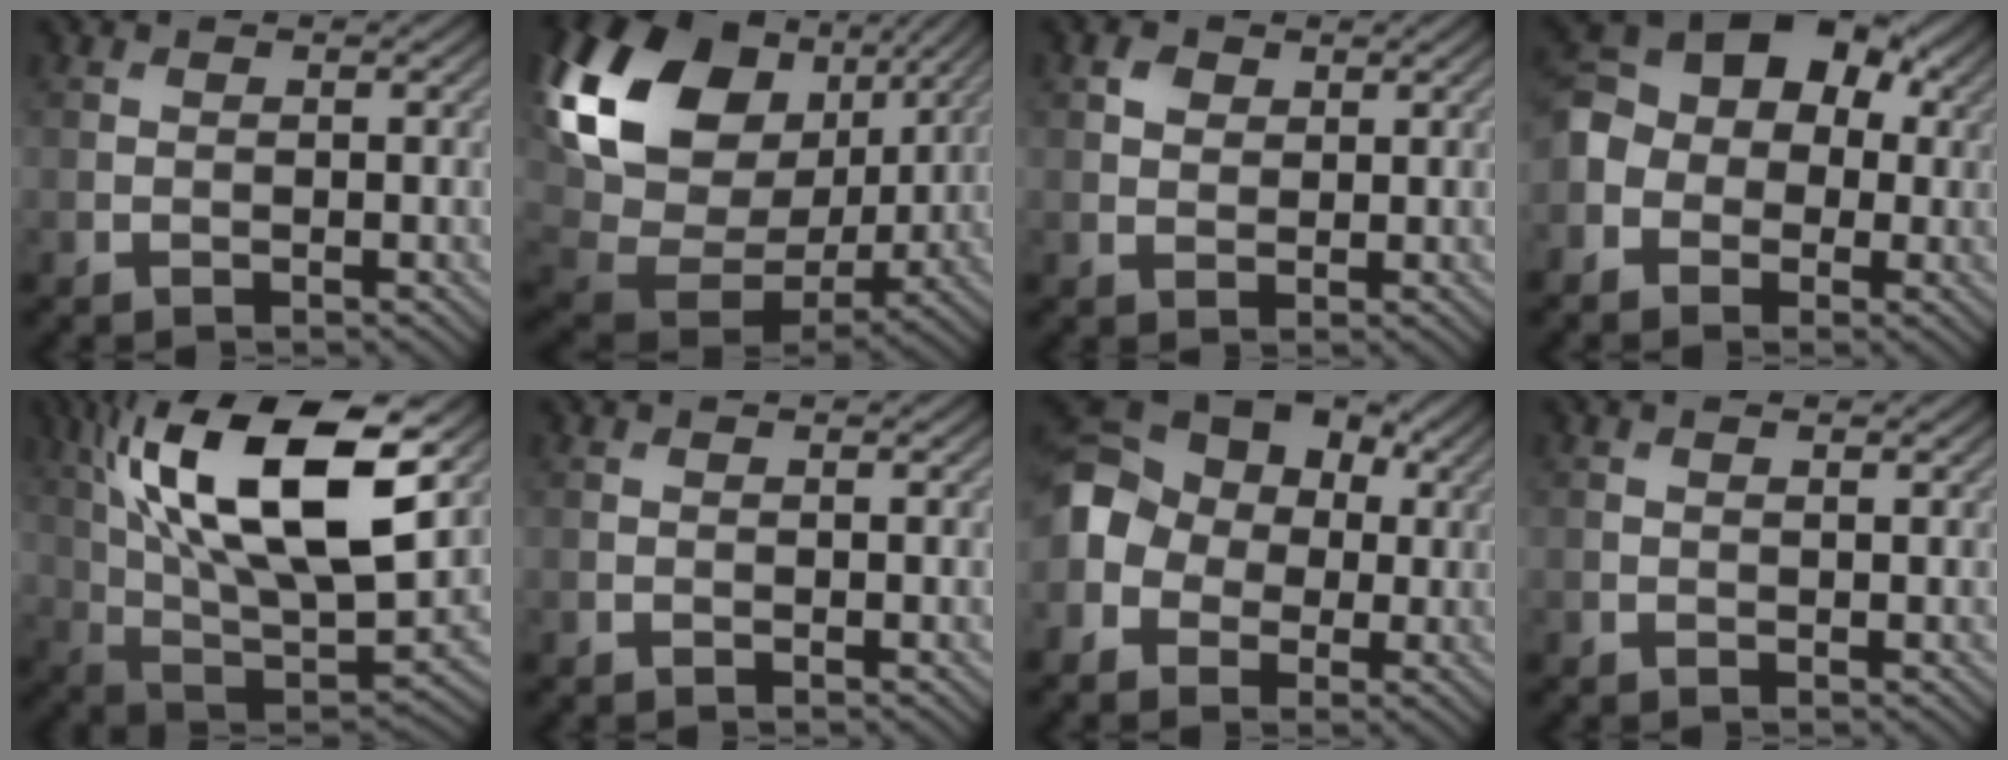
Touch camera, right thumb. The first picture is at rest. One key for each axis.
{"total": 20.9, "fx": 6.9, "fy": 14.7, "fz": 13.2, "tx": -0.323, "ty": 0.017, "tz": 0.146}
{"total": 2.1, "fx": 1.0, "fy": 1.6, "fz": 0.8, "tx": -0.017, "ty": 0.001, "tz": 0.016}
{"total": 9.7, "fx": -0.9, "fy": 7.9, "fz": 5.6, "tx": -0.123, "ty": 0.005, "tz": -0.042}
{"total": 19.5, "fx": 7.4, "fy": 7.8, "fz": 16.2, "tx": -0.334, "ty": 0.023, "tz": 0.137}
{"total": 0.0}
{"total": 10.8, "fx": -0.2, "fy": 8.7, "fz": 6.3, "tx": -0.148, "ty": -0.001, "tz": -0.026}
{"total": 0.5, "fx": 0.3, "fy": 0.2, "fz": 0.4, "tx": -0.006, "ty": -0.001, "tz": 0.004}